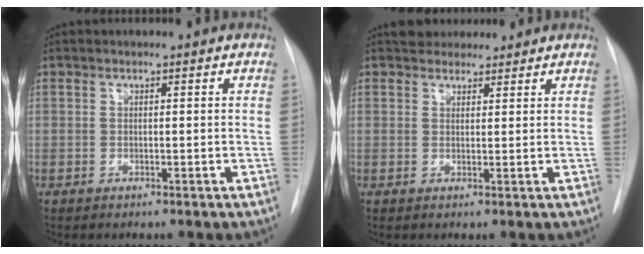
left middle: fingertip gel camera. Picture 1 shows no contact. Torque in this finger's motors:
{"motor_torque": [0.07, -0.07, 0.02, 0.00]}